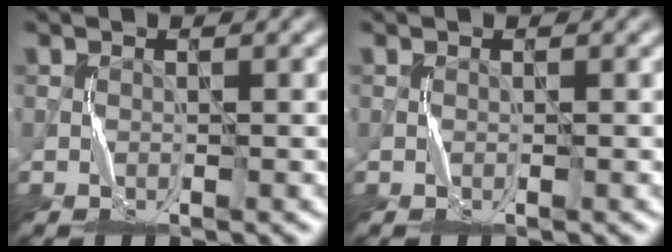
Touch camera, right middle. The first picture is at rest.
{"total": 0.0}